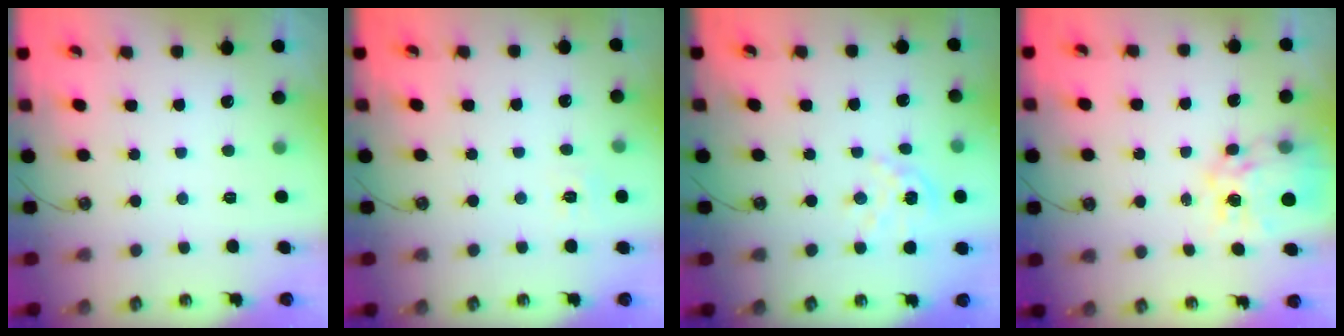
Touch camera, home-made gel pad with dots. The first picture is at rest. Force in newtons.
{"total": 4.6, "press": 4.6, "slide": 0.3}
{"total": 5.9, "press": 5.9, "slide": 0.5}
{"total": 13.5, "press": 13.4, "slide": 1.4}